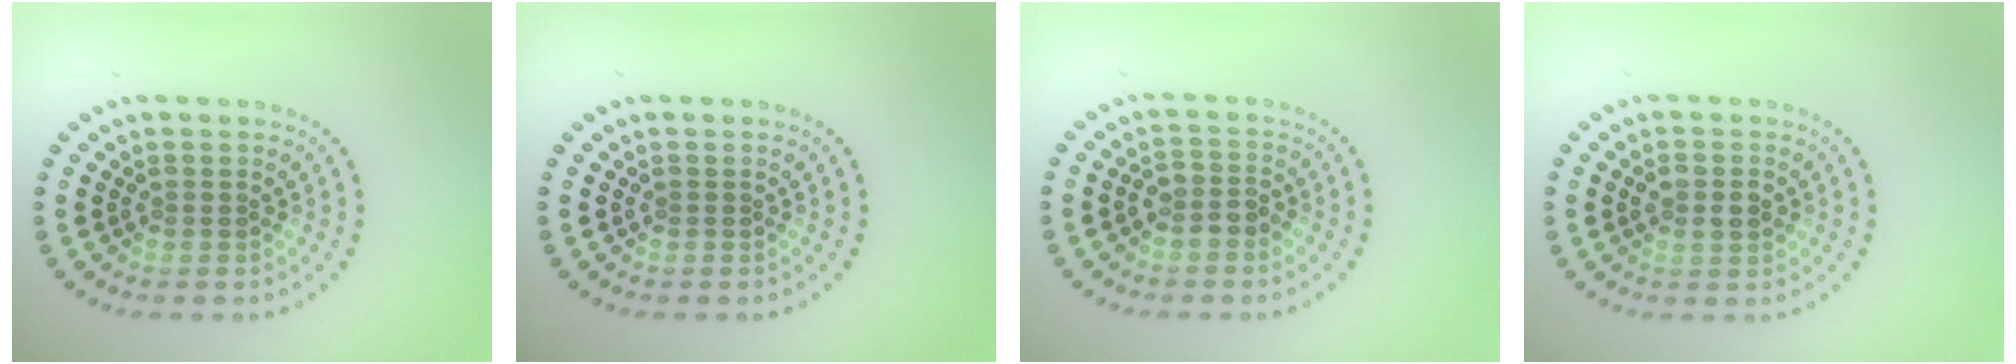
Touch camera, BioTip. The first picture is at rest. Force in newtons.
{"total": 0.0}
{"total": 2.0, "press": 1.8, "slide": 0.9}
{"total": 1.9, "press": 1.9, "slide": 0.2}